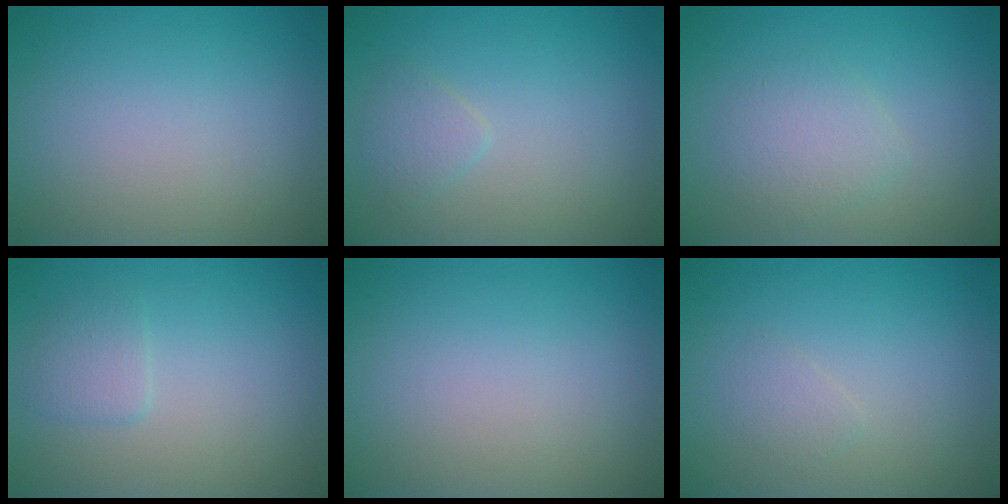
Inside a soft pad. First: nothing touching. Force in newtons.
{"total": 1.3, "press": 1.3, "slide": 0.1}
{"total": 2.3, "press": 2.3, "slide": 0.1}
{"total": 1.4, "press": 1.4, "slide": 0.1}
{"total": 0.0}
{"total": 0.9, "press": 0.9, "slide": 0.1}